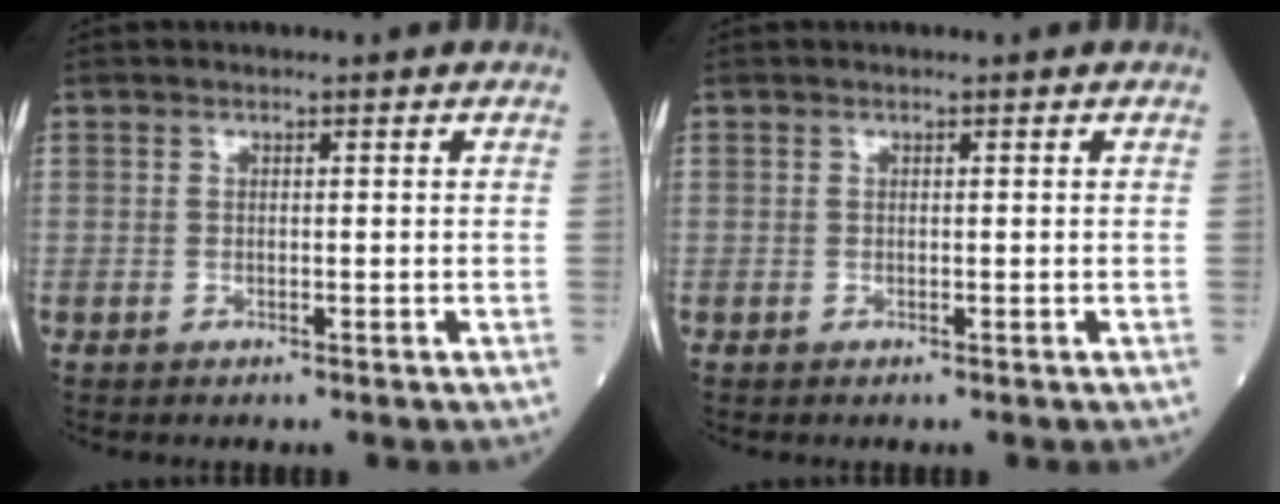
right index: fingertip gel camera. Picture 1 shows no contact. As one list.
[{"total": 0.0}]